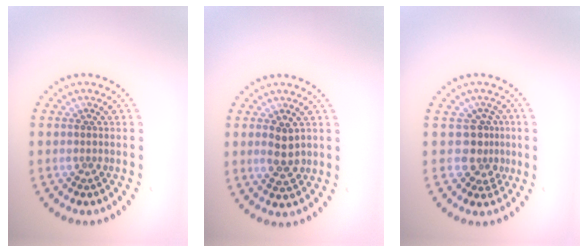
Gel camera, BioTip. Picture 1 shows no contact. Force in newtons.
{"total": 2.4, "press": 2.3, "slide": 0.4}
{"total": 2.6, "press": 1.9, "slide": 1.8}